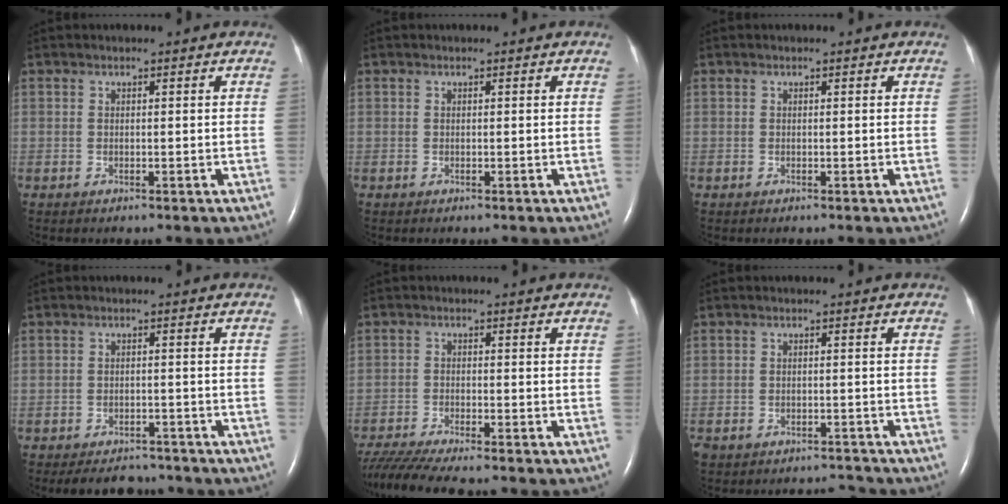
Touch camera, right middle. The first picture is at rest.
{"total": 0.0}
{"total": 0.0}
{"total": 6.0, "force": [-5.4, 2.3, 1.3], "torque": [-0.016, -0.002, -0.072]}
{"total": 9.1, "force": [-8.1, -0.2, 4.3], "torque": [-0.075, -0.022, -0.136]}
{"total": 4.5, "force": [-4.2, 1.5, 0.0], "torque": [0.001, 0.004, -0.065]}